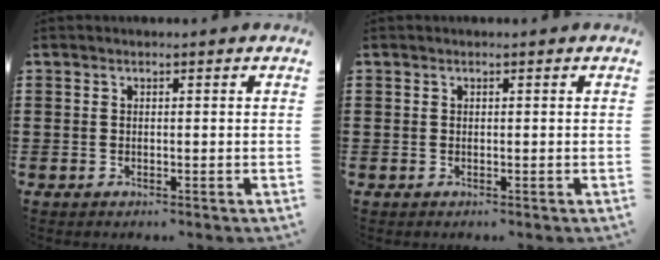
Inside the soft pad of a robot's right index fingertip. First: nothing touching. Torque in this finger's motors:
{"motor_torque": [0.14, 0.10, 0.00, 0.00]}